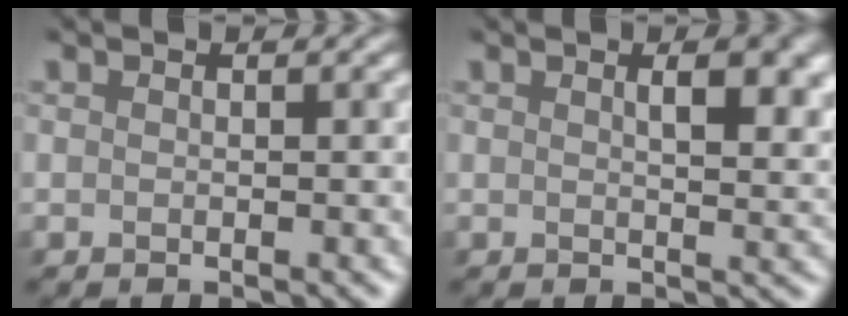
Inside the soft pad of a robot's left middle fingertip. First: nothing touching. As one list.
[{"total": 5.1, "force": [1.7, 2.1, 4.3], "torque": [-0.027, 0.010, 0.020]}]